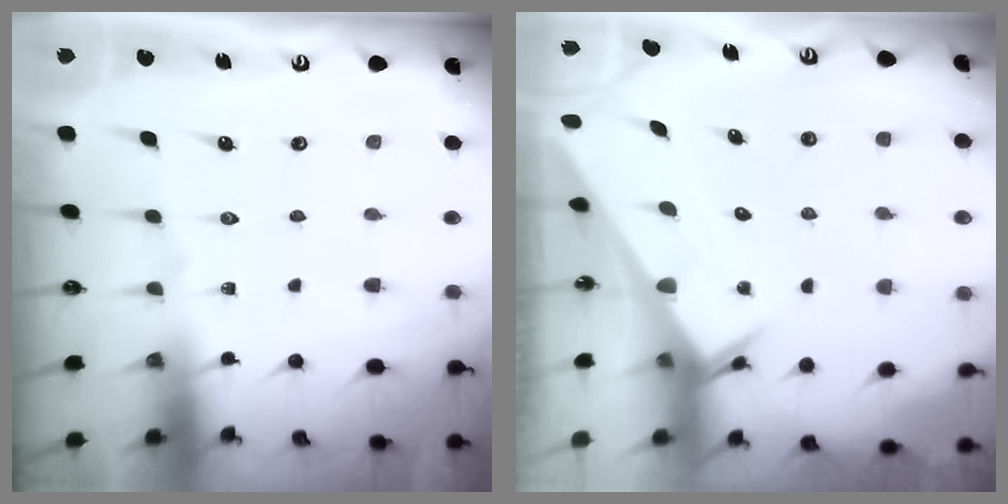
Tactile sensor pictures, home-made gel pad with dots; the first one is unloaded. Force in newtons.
{"total": 3.2, "press": 3.2, "slide": 0.2}